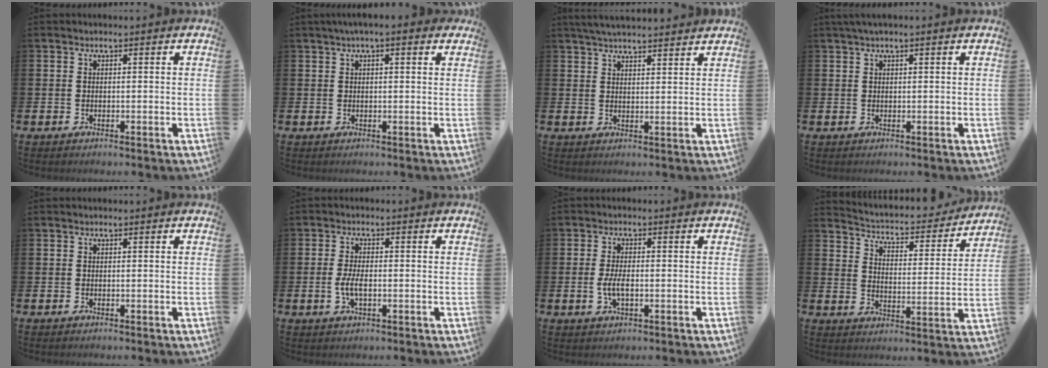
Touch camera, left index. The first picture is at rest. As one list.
[{"total": 2.2, "force": [1.6, 0.3, 1.5], "torque": [-0.021, 0.002, 0.025]}, {"total": 4.1, "force": [4.0, 0.3, 0.8], "torque": [-0.017, -0.014, 0.072]}, {"total": 1.1, "force": [0.8, 0.0, 0.8], "torque": [-0.016, 0.003, 0.015]}, {"total": 0.0}, {"total": 3.3, "force": [-0.5, 1.4, 2.9], "torque": [-0.050, 0.001, -0.010]}, {"total": 3.3, "force": [-0.4, 1.4, 2.9], "torque": [-0.058, -0.001, -0.011]}, {"total": 4.3, "force": [4.1, 1.0, 0.6], "torque": [-0.037, -0.039, 0.062]}]